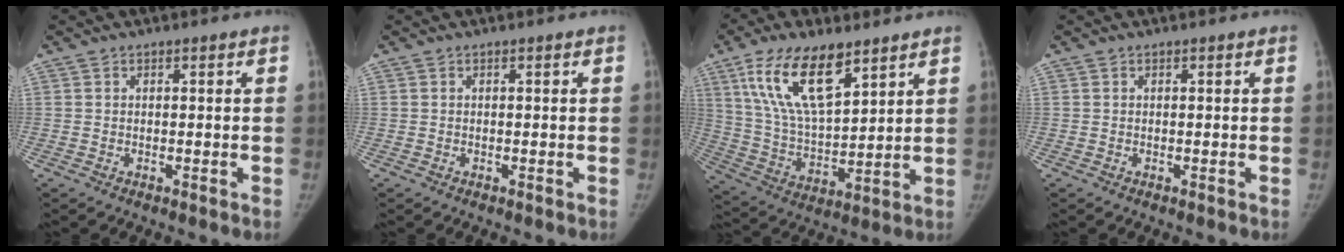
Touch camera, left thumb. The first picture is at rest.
{"total": 0.0}
{"total": 16.9, "force": [9.5, 7.0, 12.1], "torque": [-0.200, -0.037, 0.185]}
{"total": 0.0}